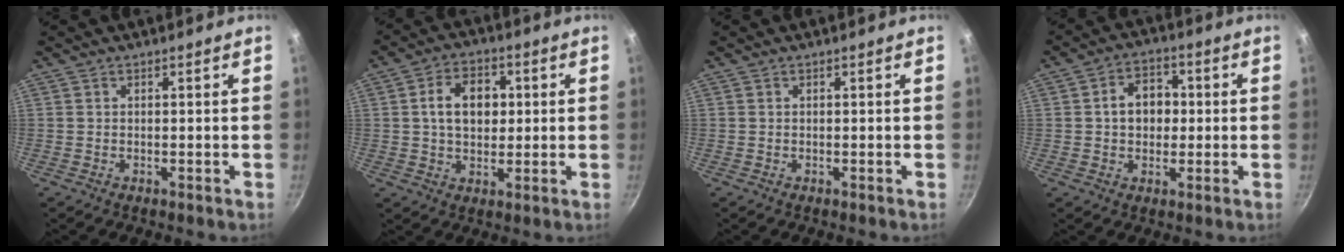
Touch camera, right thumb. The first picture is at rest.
{"total": 9.3, "force": [1.4, 6.5, 6.5], "torque": [-0.084, 0.009, 0.016]}
{"total": 0.0}
{"total": 7.7, "force": [0.4, 5.8, 5.0], "torque": [-0.044, 0.014, 0.000]}